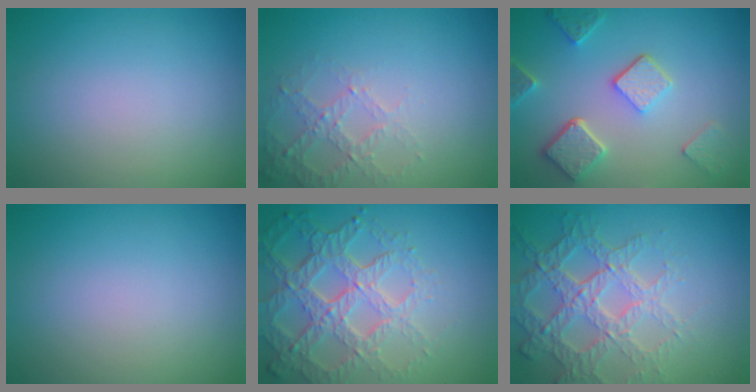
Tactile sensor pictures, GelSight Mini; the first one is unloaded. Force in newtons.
{"total": 2.6, "press": 2.5, "slide": 0.8}
{"total": 5.1, "press": 3.9, "slide": 3.3}
{"total": 0.0}
{"total": 6.9, "press": 5.0, "slide": 4.9}
{"total": 5.0, "press": 4.5, "slide": 2.3}